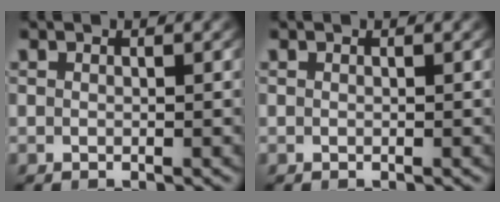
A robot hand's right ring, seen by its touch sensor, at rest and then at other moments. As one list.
[{"total": 0.0}]